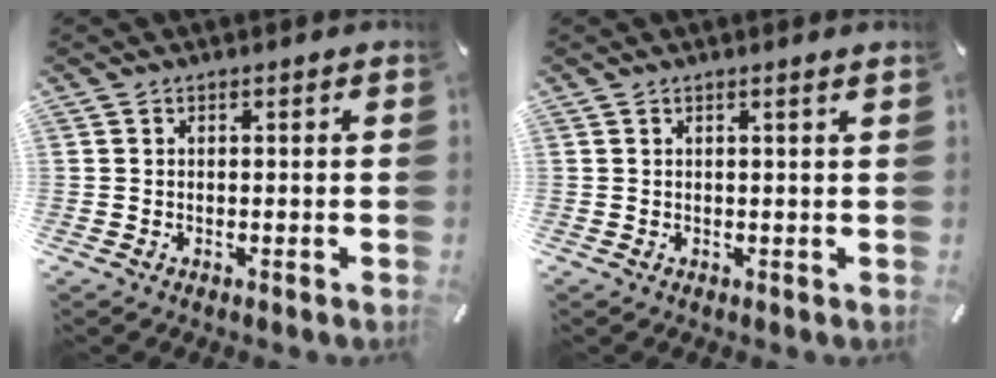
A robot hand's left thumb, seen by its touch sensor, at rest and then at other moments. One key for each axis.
{"total": 1.0, "fx": 0.6, "fy": -0.2, "fz": 0.8, "tx": -0.014, "ty": -0.002, "tz": 0.009}